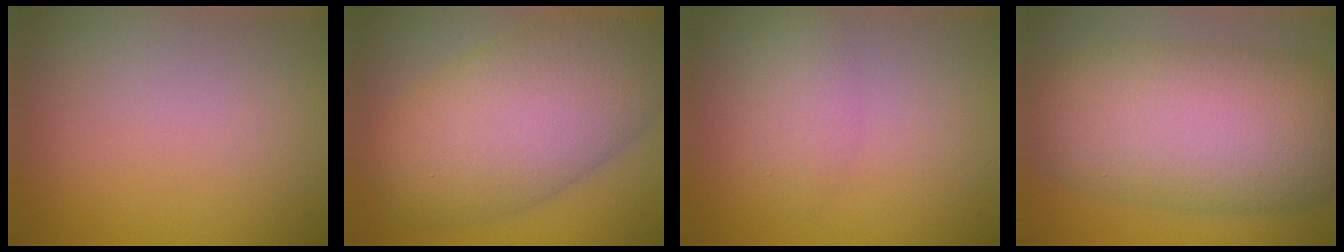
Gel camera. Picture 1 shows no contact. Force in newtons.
{"total": 11.8, "press": 11.8, "slide": 0.7}
{"total": 1.9, "press": 1.9, "slide": 0.1}
{"total": 12.3, "press": 12.3, "slide": 0.1}